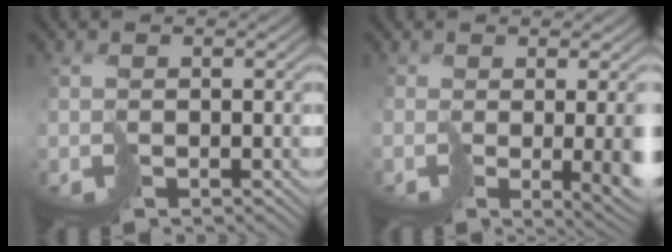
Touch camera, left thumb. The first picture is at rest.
{"total": 6.2, "force": [-0.9, 1.5, 6.0], "torque": [-0.062, -0.028, 0.020]}